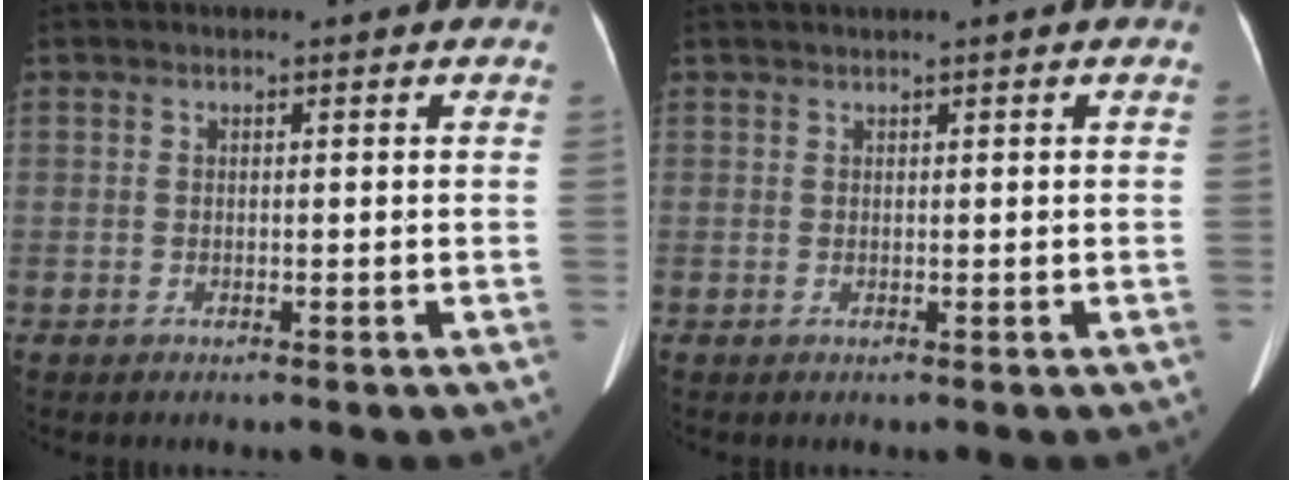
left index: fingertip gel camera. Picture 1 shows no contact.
{"total": 0.8, "force": [0.5, -0.2, 0.6], "torque": [-0.017, 0.007, 0.015]}